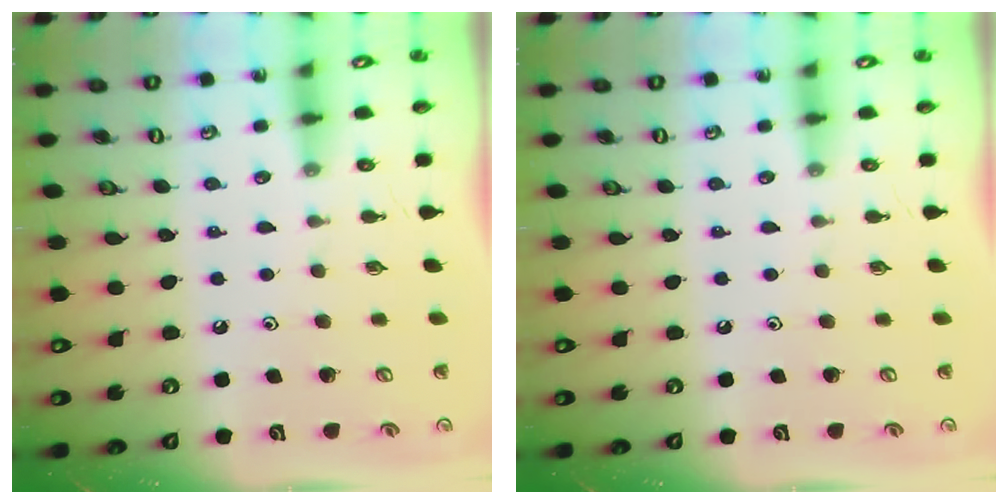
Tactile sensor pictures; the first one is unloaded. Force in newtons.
{"total": 0.0}